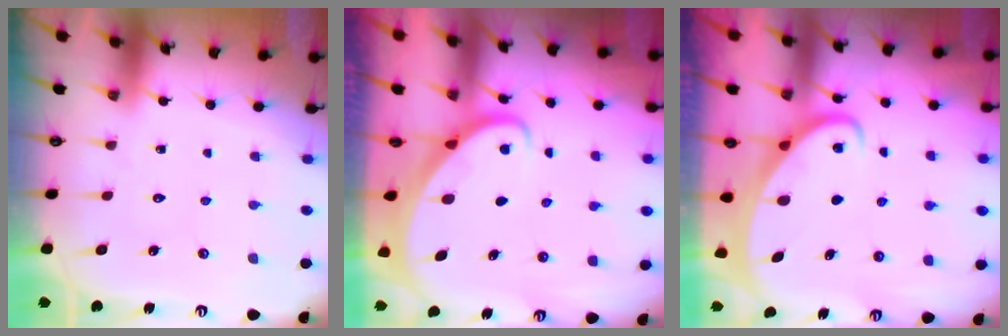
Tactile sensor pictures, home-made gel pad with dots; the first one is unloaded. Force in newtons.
{"total": 2.4, "press": 2.4, "slide": 0.3}
{"total": 2.5, "press": 2.5, "slide": 0.3}